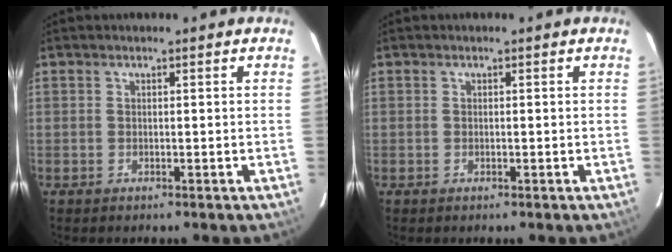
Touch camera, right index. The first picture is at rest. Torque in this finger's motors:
{"motor_torque": [-0.16, 0.08, -0.03, 0.00]}